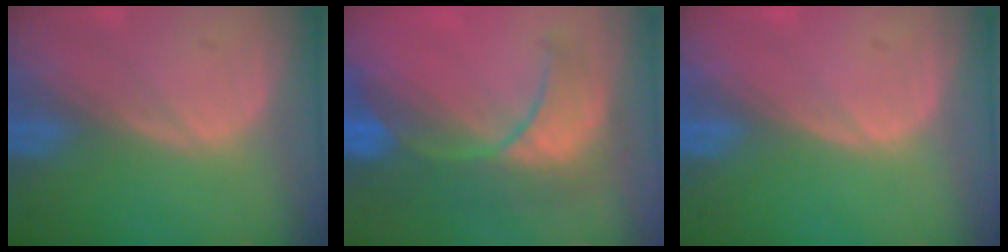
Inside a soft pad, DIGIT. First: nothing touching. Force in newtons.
{"total": 9.2, "press": 8.7, "slide": 2.8}
{"total": 0.0}